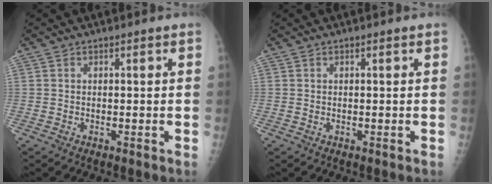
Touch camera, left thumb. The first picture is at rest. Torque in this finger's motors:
{"motor_torque": [-0.28, 0.03, -0.08, 0.01, 0.00]}